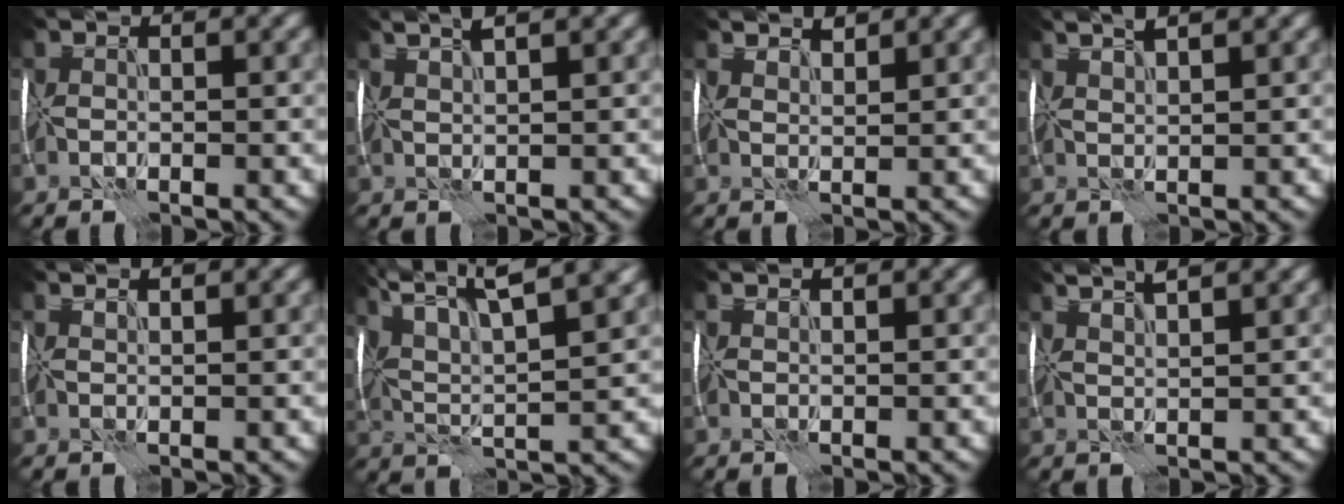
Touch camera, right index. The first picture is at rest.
{"total": 3.1, "force": [2.4, 0.3, 2.0], "torque": [-0.031, 0.019, 0.037]}
{"total": 2.4, "force": [2.3, 0.3, 0.5], "torque": [-0.012, 0.008, 0.043]}
{"total": 3.0, "force": [2.5, 0.2, 1.7], "torque": [-0.028, 0.019, 0.037]}
{"total": 1.0, "force": [0.9, 0.1, 0.3], "torque": [-0.008, 0.004, 0.019]}
{"total": 11.9, "force": [8.2, 3.1, 8.1], "torque": [-0.137, 0.042, 0.109]}
{"total": 0.7, "force": [0.6, 0.2, 0.2], "torque": [-0.003, 0.001, 0.013]}
{"total": 4.8, "force": [3.7, 1.0, 2.8], "torque": [-0.029, 0.030, 0.040]}